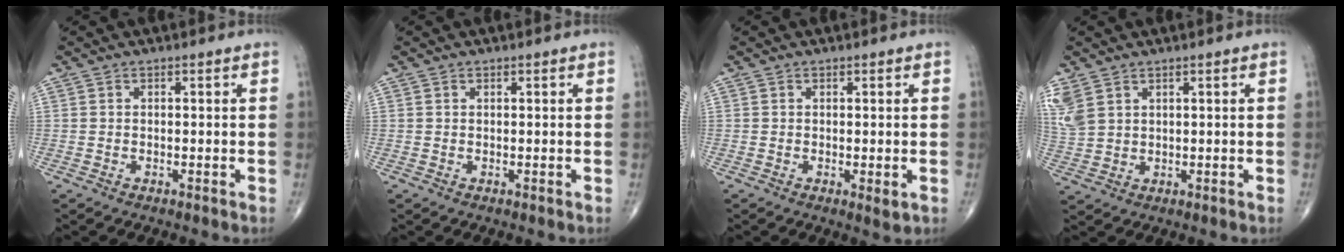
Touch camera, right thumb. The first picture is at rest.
{"total": 0.0}
{"total": 1.7, "force": [-0.2, 0.6, 1.5], "torque": [-0.026, -0.008, -0.001]}
{"total": 6.5, "force": [3.5, 4.2, 3.6], "torque": [-0.091, -0.002, 0.085]}